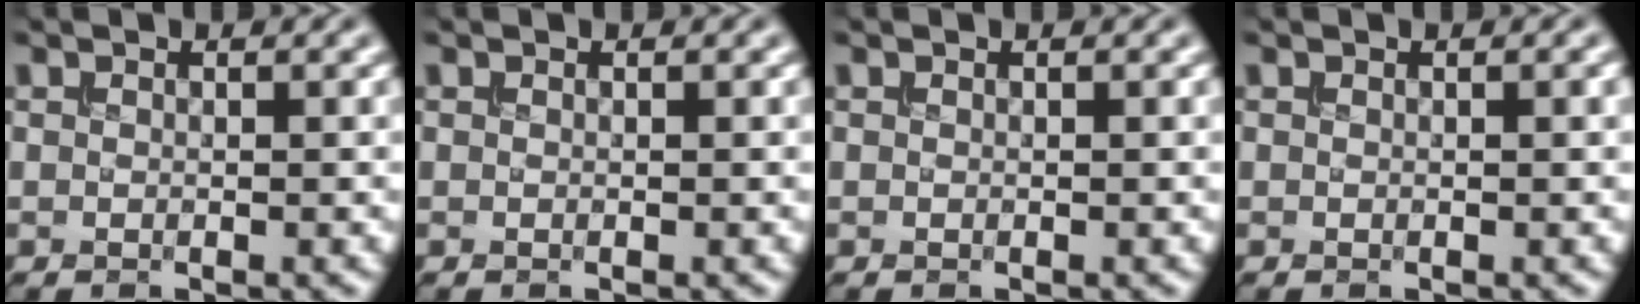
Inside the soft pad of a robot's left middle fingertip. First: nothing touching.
{"total": 0.0}
{"total": 0.0}
{"total": 0.7, "force": [0.2, 0.2, 0.7], "torque": [-0.008, 0.005, 0.002]}